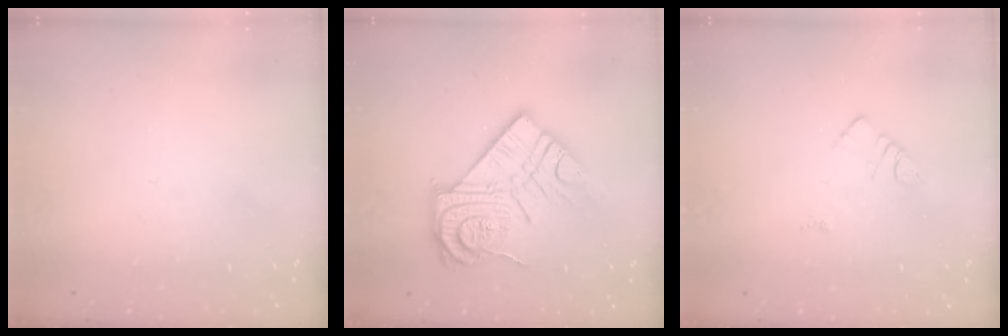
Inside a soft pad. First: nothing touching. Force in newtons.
{"total": 18.5, "press": 18.4, "slide": 1.5}
{"total": 3.7, "press": 3.7, "slide": 0.3}